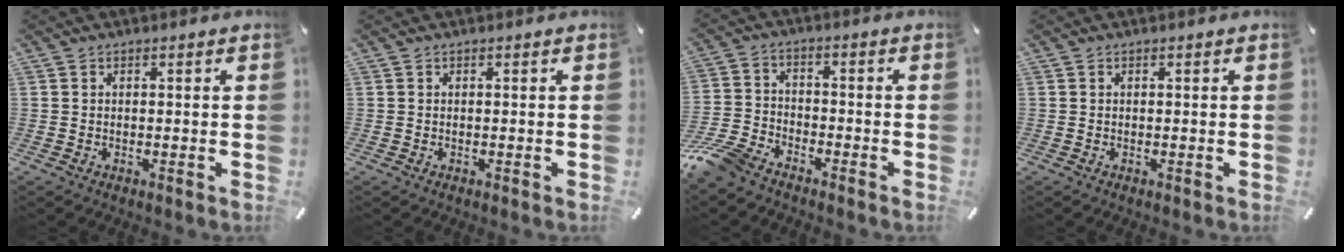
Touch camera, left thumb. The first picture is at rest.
{"total": 0.0}
{"total": 8.6, "force": [-7.2, 3.5, 3.3], "torque": [-0.089, 0.024, -0.145]}
{"total": 0.0}